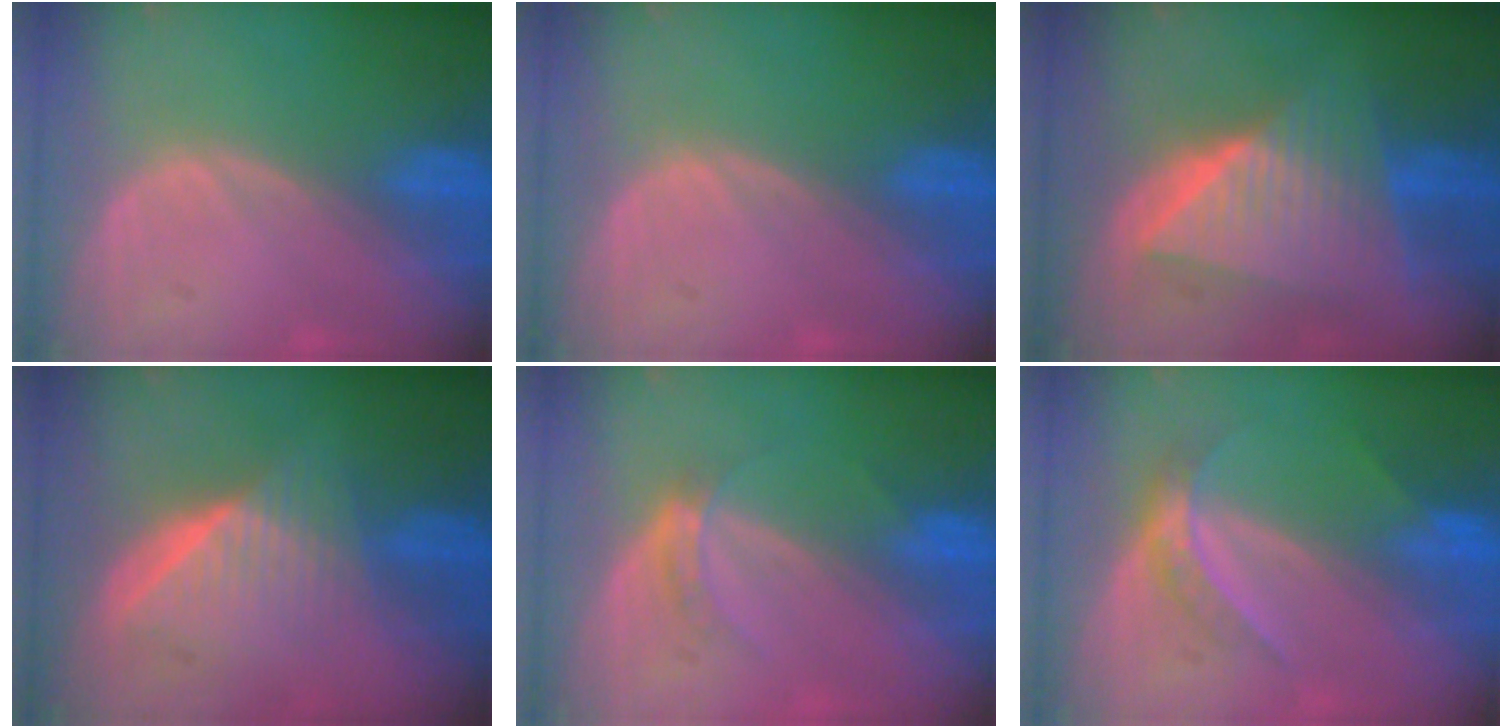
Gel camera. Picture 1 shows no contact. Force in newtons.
{"total": 0.0}
{"total": 9.7, "press": 9.7, "slide": 0.7}
{"total": 6.5, "press": 5.8, "slide": 2.8}
{"total": 2.8, "press": 2.5, "slide": 1.3}
{"total": 4.6, "press": 4.1, "slide": 2.2}